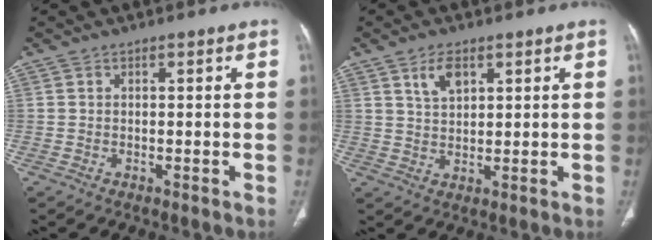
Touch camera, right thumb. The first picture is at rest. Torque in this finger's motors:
{"motor_torque": [-0.93, 0.53, -0.01, 0.14, 0.10]}